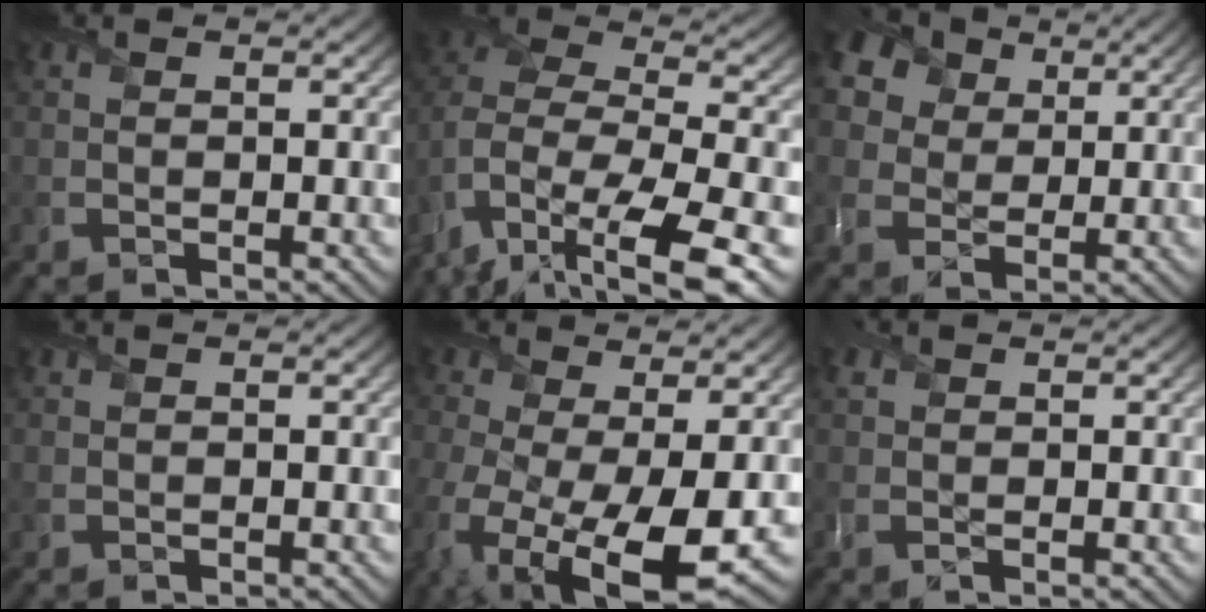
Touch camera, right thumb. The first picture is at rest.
{"total": 16.3, "force": [-9.0, 7.7, 11.2], "torque": [-0.242, -0.025, -0.095]}
{"total": 10.7, "force": [5.4, 7.7, 5.1], "torque": [-0.161, 0.032, 0.091]}
{"total": 0.5, "force": [0.5, 0.1, 0.1], "torque": [-0.004, 0.002, 0.013]}
{"total": 13.4, "force": [-3.9, 6.0, 11.4], "torque": [-0.239, -0.052, -0.045]}
{"total": 1.1, "force": [0.7, 0.7, 0.4], "torque": [-0.012, 0.002, 0.014]}